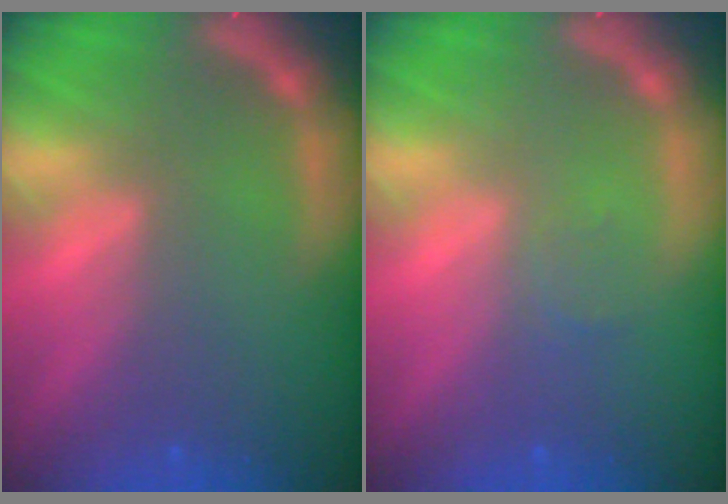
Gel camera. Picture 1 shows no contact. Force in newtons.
{"total": 1.0}